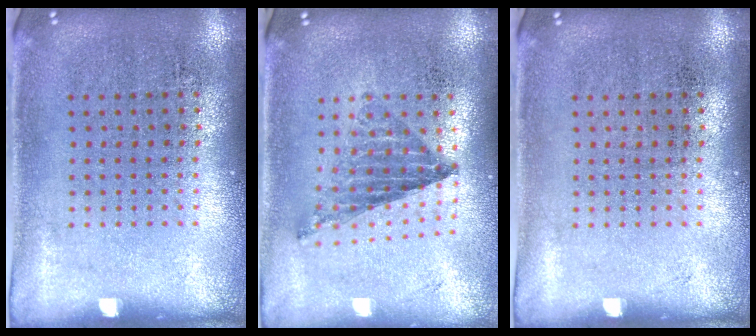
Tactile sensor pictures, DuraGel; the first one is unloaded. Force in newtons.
{"total": 0.8, "press": 0.8, "slide": 0.1}
{"total": 0.0}